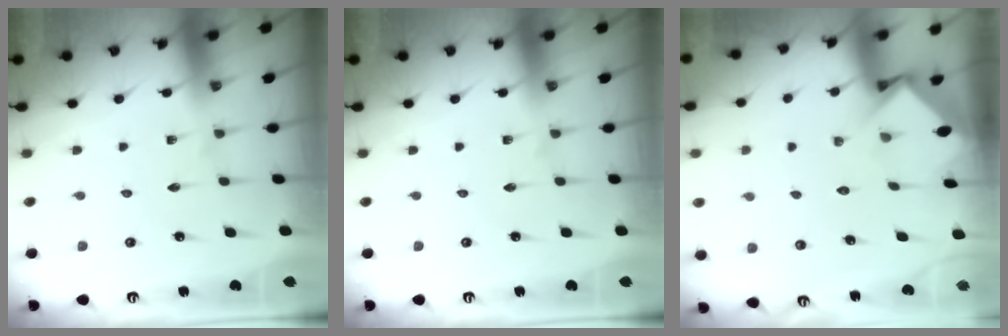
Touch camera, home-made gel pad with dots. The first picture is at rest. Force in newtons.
{"total": 0.0}
{"total": 3.8, "press": 3.8, "slide": 0.3}